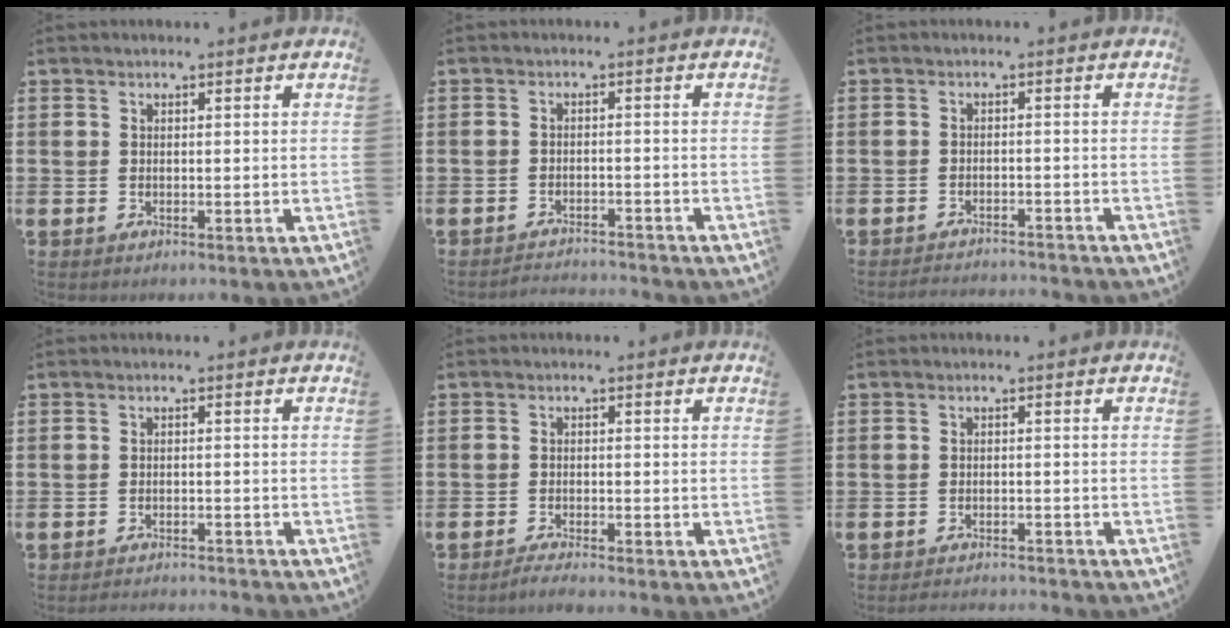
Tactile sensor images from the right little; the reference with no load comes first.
{"total": 1.9, "force": [-1.9, -0.1, -0.2], "torque": [-0.002, 0.005, -0.040]}
{"total": 1.9, "force": [-1.9, -0.1, 0.0], "torque": [-0.004, 0.004, -0.040]}
{"total": 1.5, "force": [-1.5, -0.1, -0.1], "torque": [-0.003, 0.004, -0.031]}
{"total": 1.4, "force": [-1.3, -0.1, 0.5], "torque": [-0.009, 0.000, -0.026]}
{"total": 1.5, "force": [-1.5, -0.1, 0.0], "torque": [-0.002, 0.004, -0.031]}